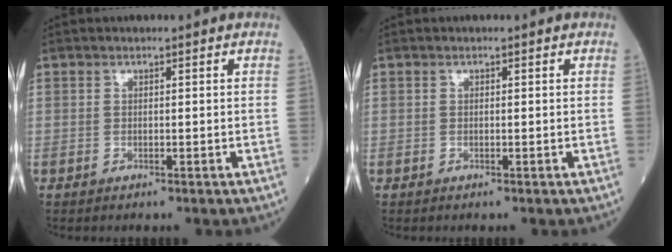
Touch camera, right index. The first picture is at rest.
{"total": 0.0}